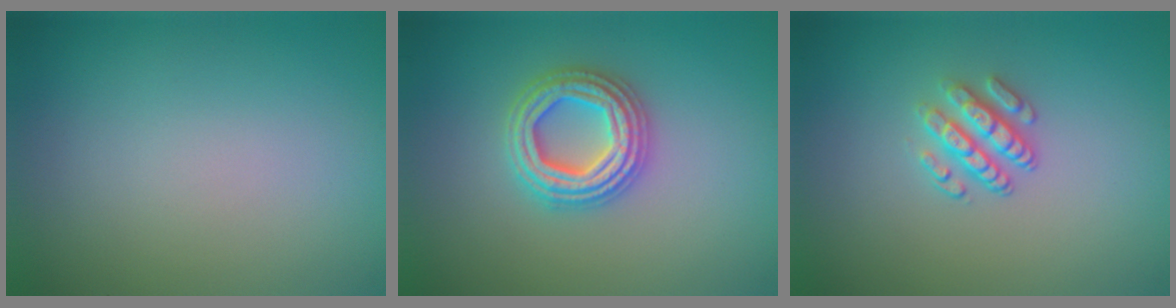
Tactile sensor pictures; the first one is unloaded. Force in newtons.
{"total": 4.7, "press": 4.7, "slide": 0.7}
{"total": 2.8, "press": 2.4, "slide": 1.5}